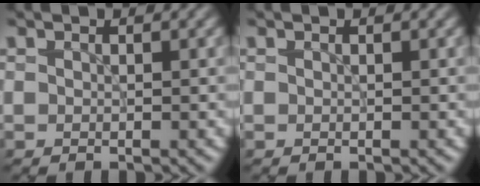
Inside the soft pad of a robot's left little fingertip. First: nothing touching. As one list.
[{"total": 0.0}]